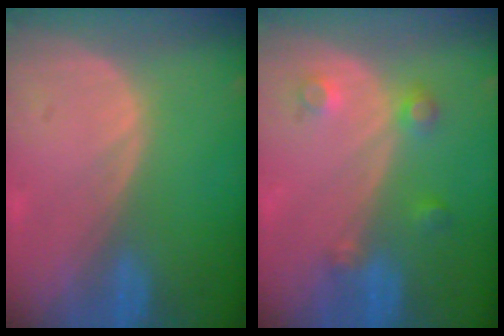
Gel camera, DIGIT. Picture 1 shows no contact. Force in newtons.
{"total": 3.5, "press": 3.1, "slide": 1.6}